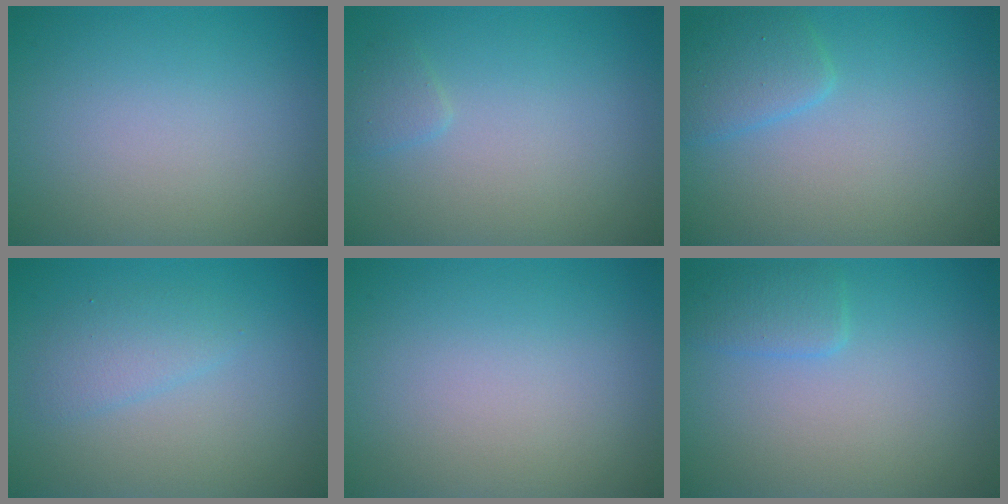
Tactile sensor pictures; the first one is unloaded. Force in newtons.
{"total": 1.0, "press": 0.9, "slide": 0.1}
{"total": 2.3, "press": 2.3, "slide": 0.1}
{"total": 1.9, "press": 1.9, "slide": 0.1}
{"total": 0.0}
{"total": 1.7, "press": 1.7, "slide": 0.3}